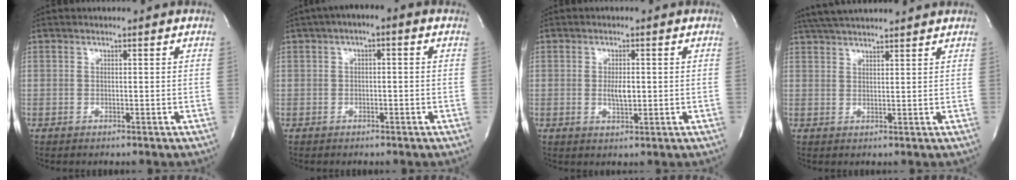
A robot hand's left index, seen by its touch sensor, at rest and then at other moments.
{"total": 3.6, "force": [0.9, 1.4, 3.1], "torque": [-0.052, 0.017, 0.008]}
{"total": 2.9, "force": [-0.1, 1.1, 2.7], "torque": [-0.050, -0.002, 0.001]}
{"total": 9.7, "force": [8.9, 0.7, 3.9], "torque": [-0.073, 0.038, 0.137]}